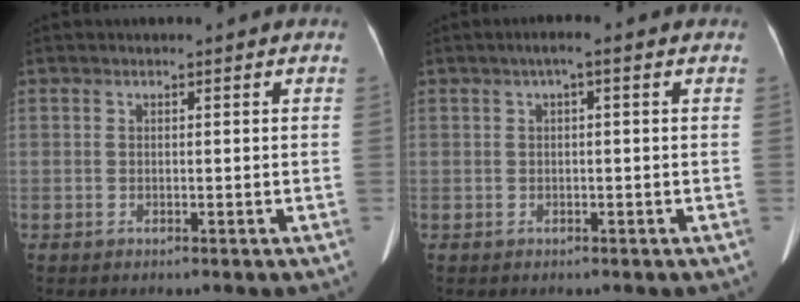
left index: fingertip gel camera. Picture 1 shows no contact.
{"total": 1.8, "force": [0.6, 0.1, 1.7], "torque": [-0.030, 0.011, 0.008]}